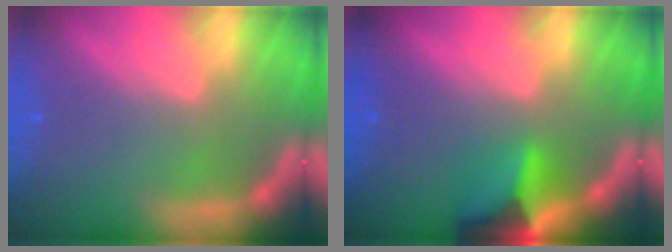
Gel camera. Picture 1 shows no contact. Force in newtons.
{"total": 5.4}